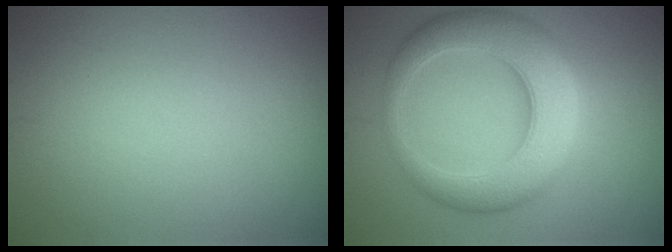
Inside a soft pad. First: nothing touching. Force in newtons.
{"total": 8.2, "press": 8.2, "slide": 0.2}